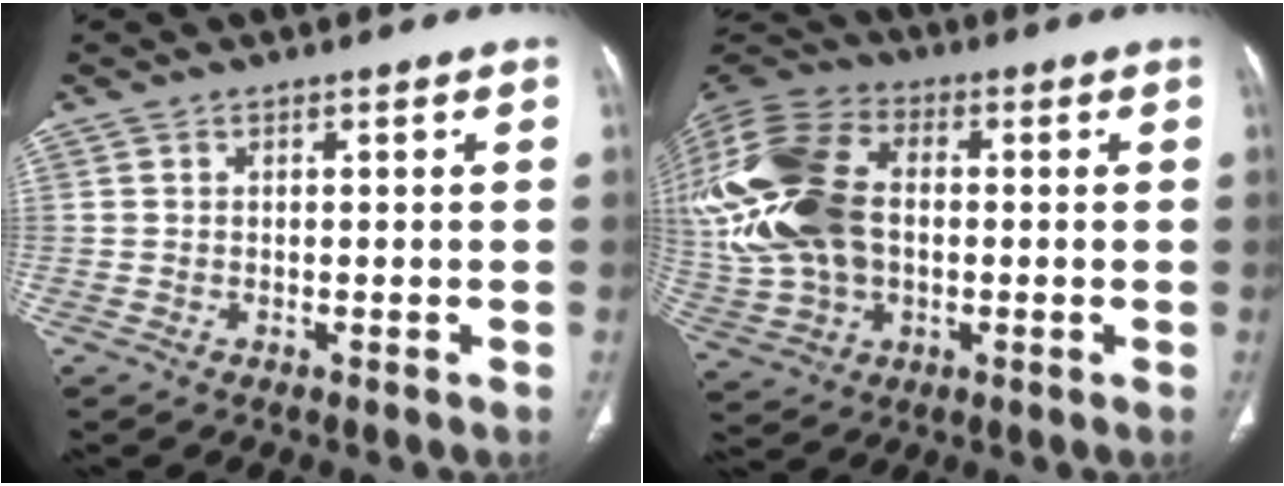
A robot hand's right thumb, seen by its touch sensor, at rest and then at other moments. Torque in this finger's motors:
{"motor_torque": [2.16, 2.20, 1.32, 0.56, 0.32]}